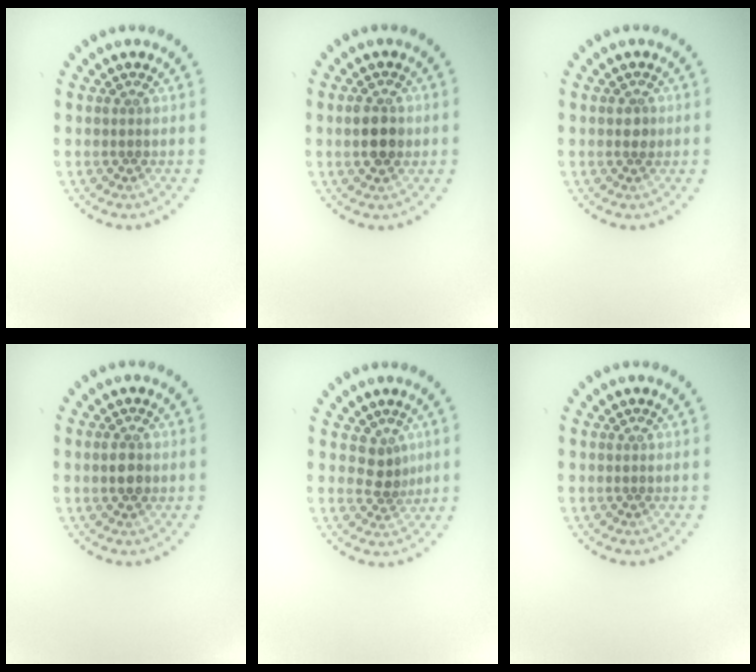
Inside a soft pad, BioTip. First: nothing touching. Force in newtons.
{"total": 2.9, "press": 2.9, "slide": 0.2}
{"total": 1.0, "press": 1.0, "slide": 0.1}
{"total": 2.1, "press": 2.1, "slide": 0.0}
{"total": 2.0, "press": 1.5, "slide": 1.3}
{"total": 0.0}